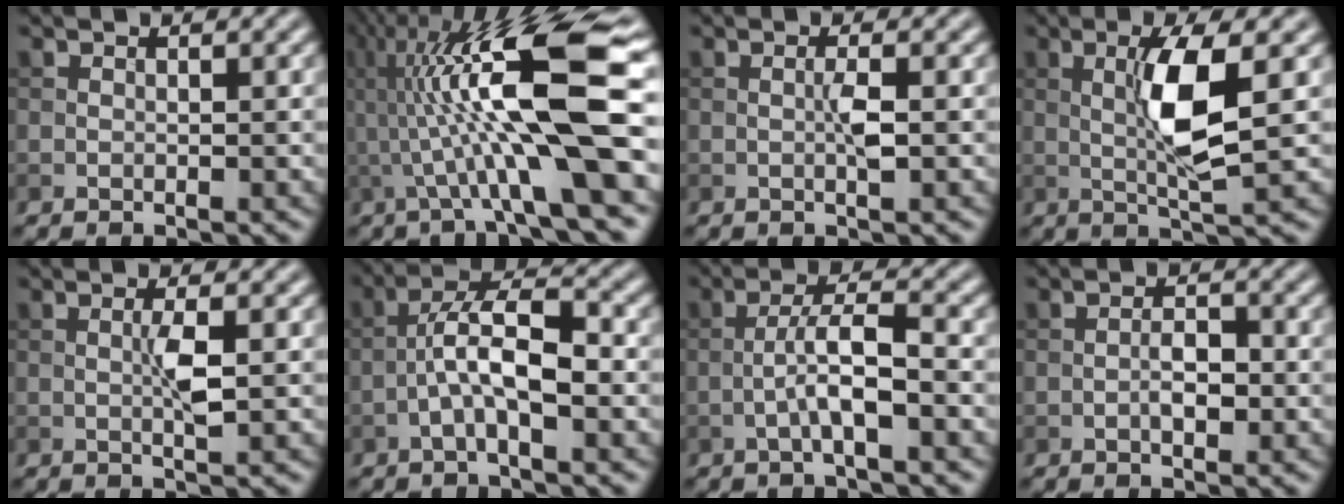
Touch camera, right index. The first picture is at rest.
{"total": 13.5, "force": [0.8, 2.8, 13.2], "torque": [-0.220, 0.021, 0.016]}
{"total": 1.5, "force": [-0.1, 0.1, 1.5], "torque": [-0.029, 0.002, -0.002]}
{"total": 5.5, "force": [0.6, 0.9, 5.4], "torque": [-0.107, 0.003, 0.012]}
{"total": 2.1, "force": [0.1, 0.2, 2.1], "torque": [-0.043, 0.002, 0.002]}
{"total": 5.7, "force": [-1.5, 1.8, 5.2], "torque": [-0.097, 0.018, -0.032]}
{"total": 4.1, "force": [-1.4, 0.8, 3.8], "torque": [-0.070, 0.014, -0.030]}
{"total": 2.2, "force": [-0.5, 1.0, 1.9], "torque": [-0.032, 0.004, -0.013]}